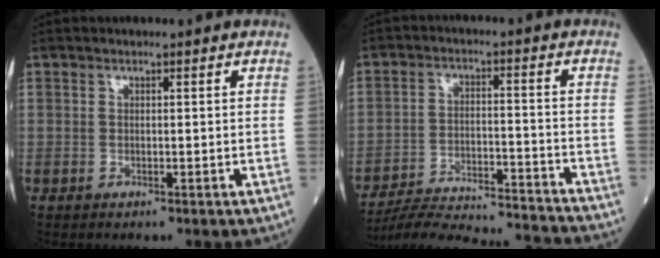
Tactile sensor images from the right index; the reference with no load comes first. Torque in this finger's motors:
{"motor_torque": [-0.86, -0.71, -0.11, -0.19]}